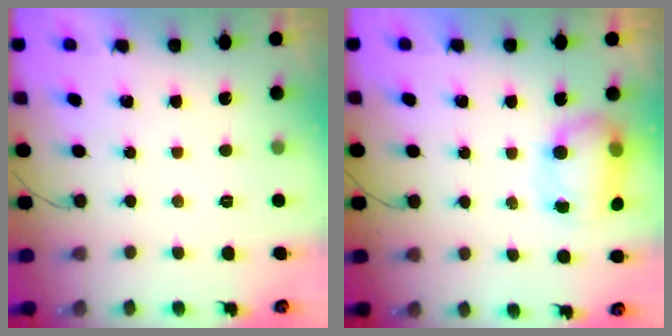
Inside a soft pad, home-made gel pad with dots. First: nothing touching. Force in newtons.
{"total": 8.4, "press": 8.4, "slide": 0.8}